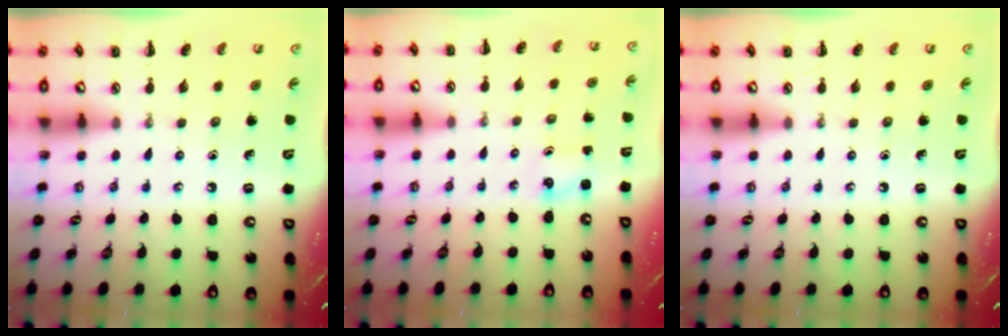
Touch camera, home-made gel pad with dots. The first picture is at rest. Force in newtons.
{"total": 1.2, "press": 1.2, "slide": 0.2}
{"total": 0.0}